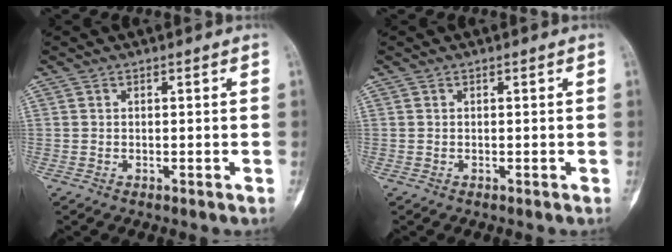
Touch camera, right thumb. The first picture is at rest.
{"total": 0.0}